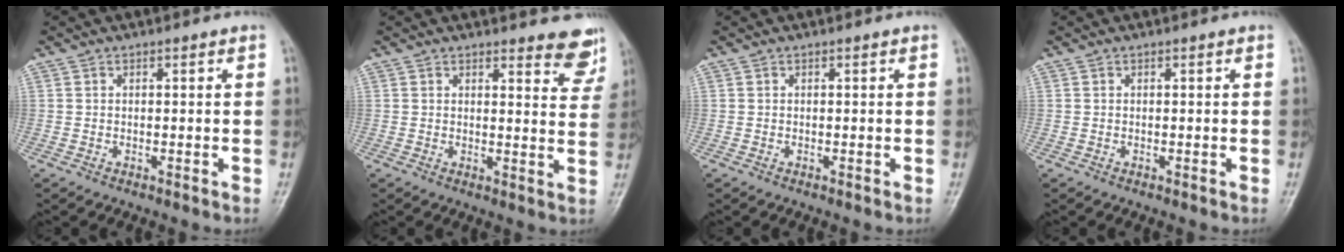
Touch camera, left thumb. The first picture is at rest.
{"total": 7.4, "force": [6.7, 2.1, 2.4], "torque": [0.007, -0.045, 0.056]}
{"total": 0.0}
{"total": 0.0}